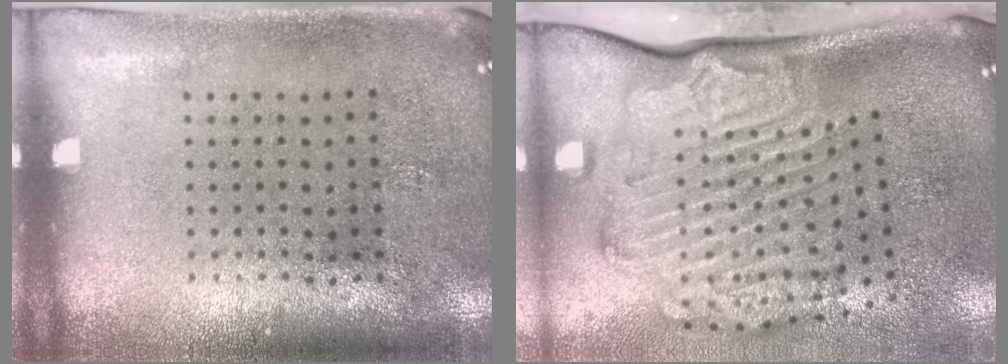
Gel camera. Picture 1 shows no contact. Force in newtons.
{"total": 3.5, "press": 2.5, "slide": 2.5}